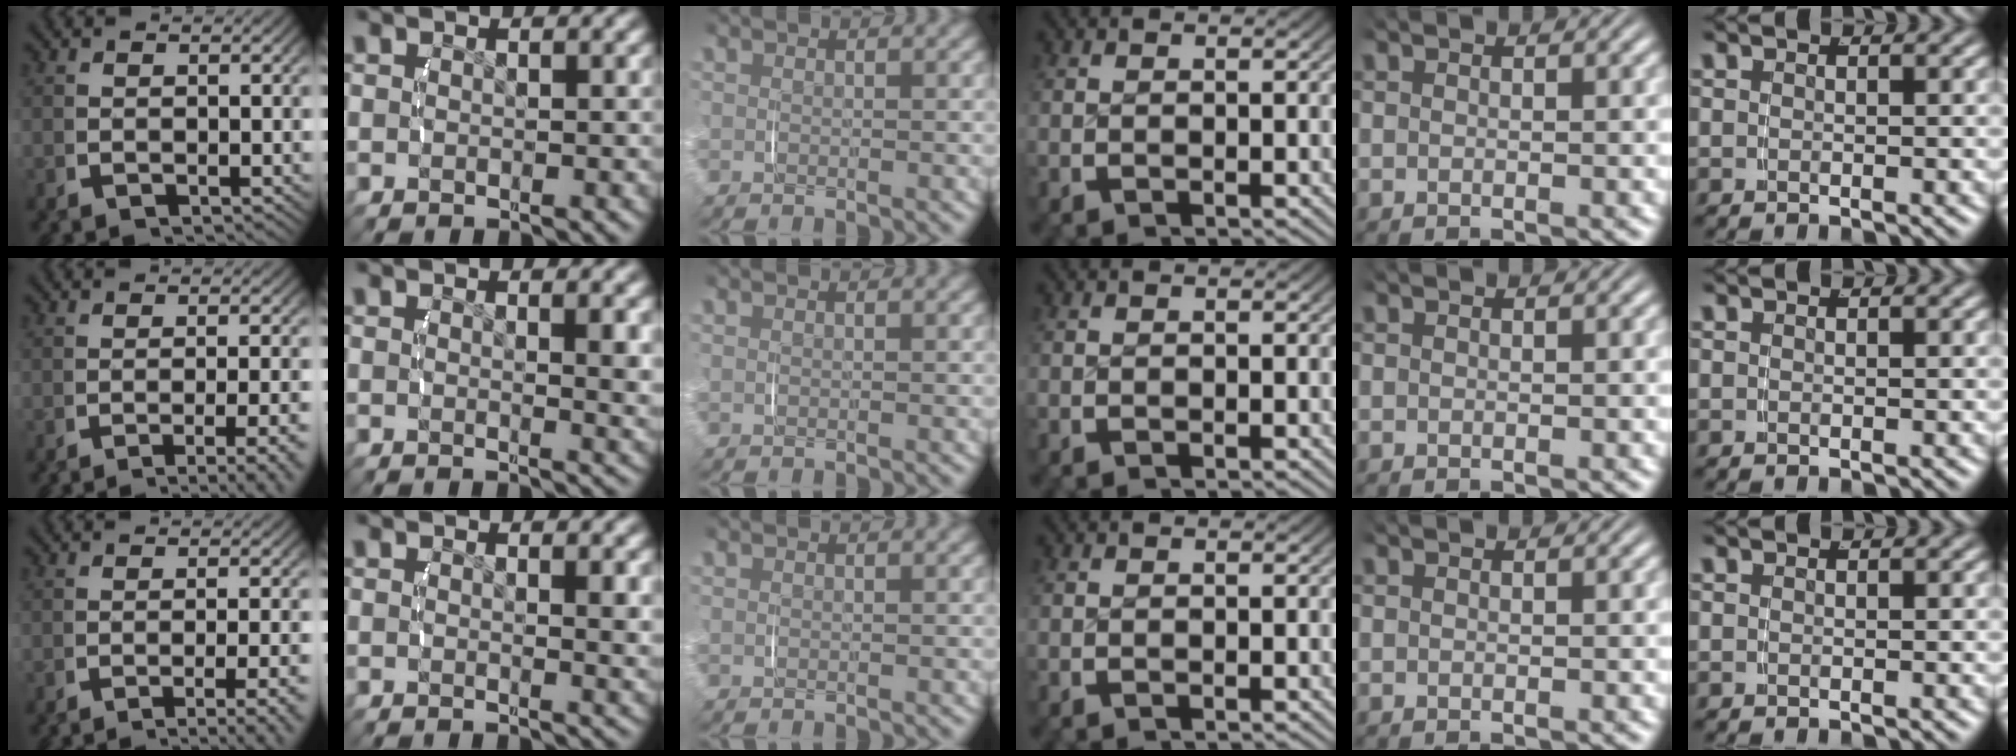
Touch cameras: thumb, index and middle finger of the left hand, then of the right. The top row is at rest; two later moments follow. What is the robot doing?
{"motion": "lift_and_place", "object": "glasses case"}